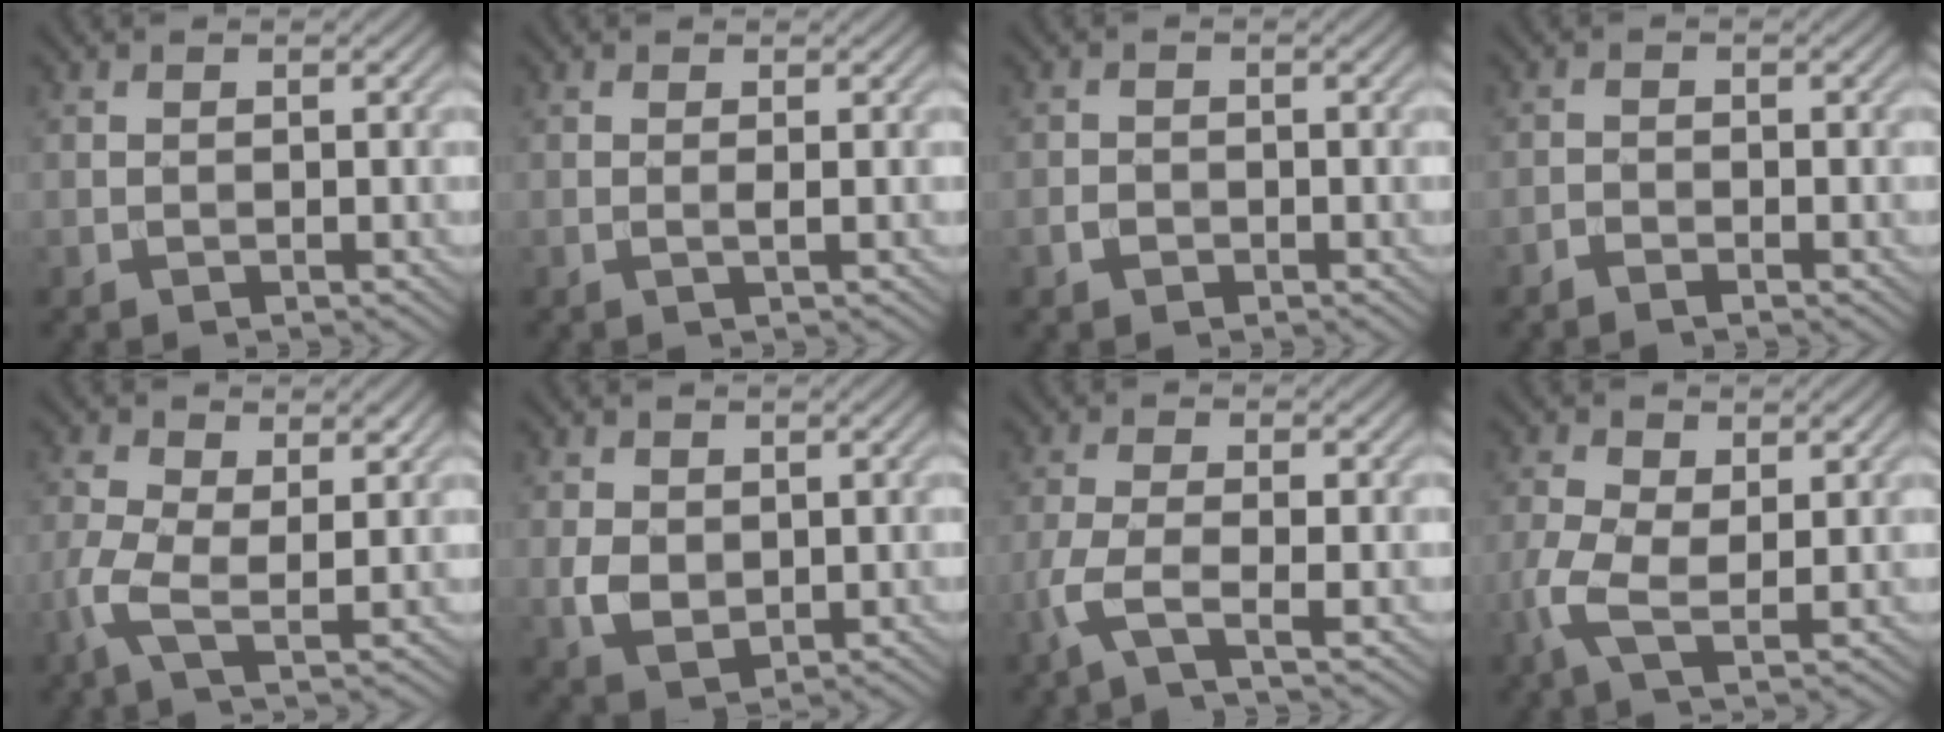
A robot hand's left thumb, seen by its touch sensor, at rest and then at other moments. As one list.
[{"total": 0.8, "force": [0.1, -0.1, 0.7], "torque": [-0.020, 0.000, -0.003]}, {"total": 1.3, "force": [-0.7, 1.0, 0.6], "torque": [-0.010, 0.000, -0.016]}, {"total": 1.1, "force": [-0.9, 0.2, 0.5], "torque": [-0.010, -0.001, -0.021]}, {"total": 5.4, "force": [-0.4, 2.4, 4.8], "torque": [-0.125, -0.002, -0.010]}, {"total": 3.7, "force": [0.6, 2.8, 2.4], "torque": [-0.057, -0.005, 0.015]}, {"total": 4.1, "force": [-2.0, 0.9, 3.5], "torque": [-0.083, -0.002, -0.052]}, {"total": 5.1, "force": [-0.4, 2.5, 4.4], "torque": [-0.120, -0.001, -0.010]}]